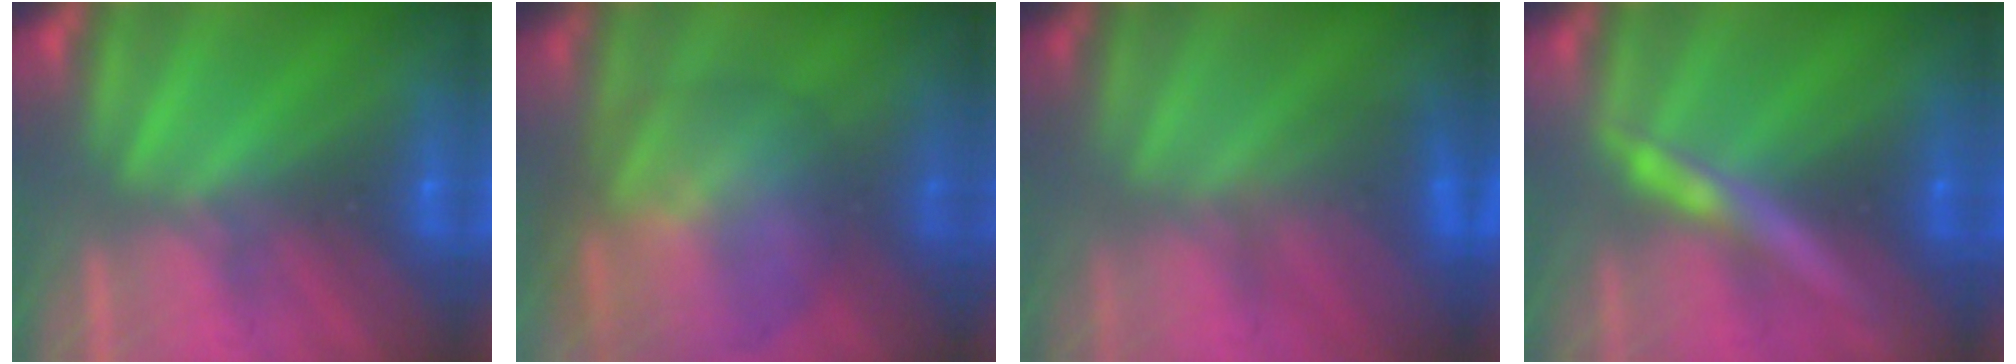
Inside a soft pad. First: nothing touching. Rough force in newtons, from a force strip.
{"total": 6.8}
{"total": 3.3}
{"total": 2.9}